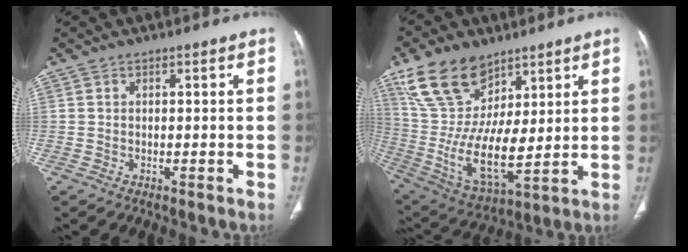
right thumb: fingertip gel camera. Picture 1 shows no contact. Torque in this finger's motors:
{"motor_torque": [-0.28, 2.59, 1.24, -0.30, 0.36]}